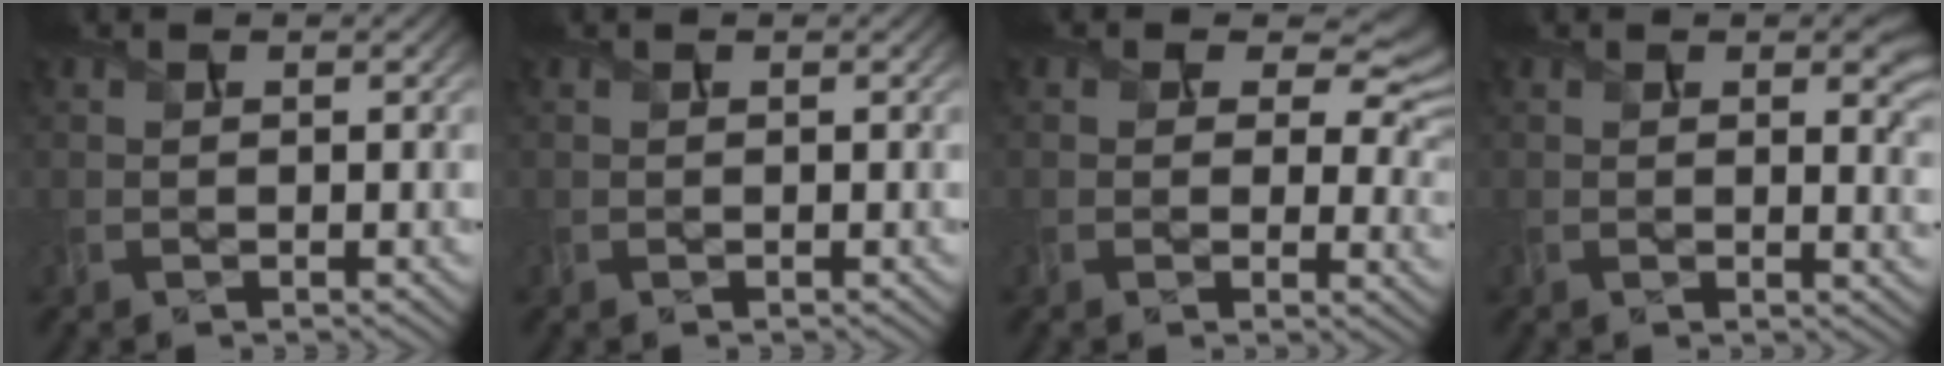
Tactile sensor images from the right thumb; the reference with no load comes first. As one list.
[{"total": 0.0}, {"total": 7.8, "force": [2.8, 5.3, 5.1], "torque": [-0.076, -0.010, 0.043]}, {"total": 5.2, "force": [1.5, 2.0, 4.6], "torque": [-0.070, -0.008, 0.027]}]